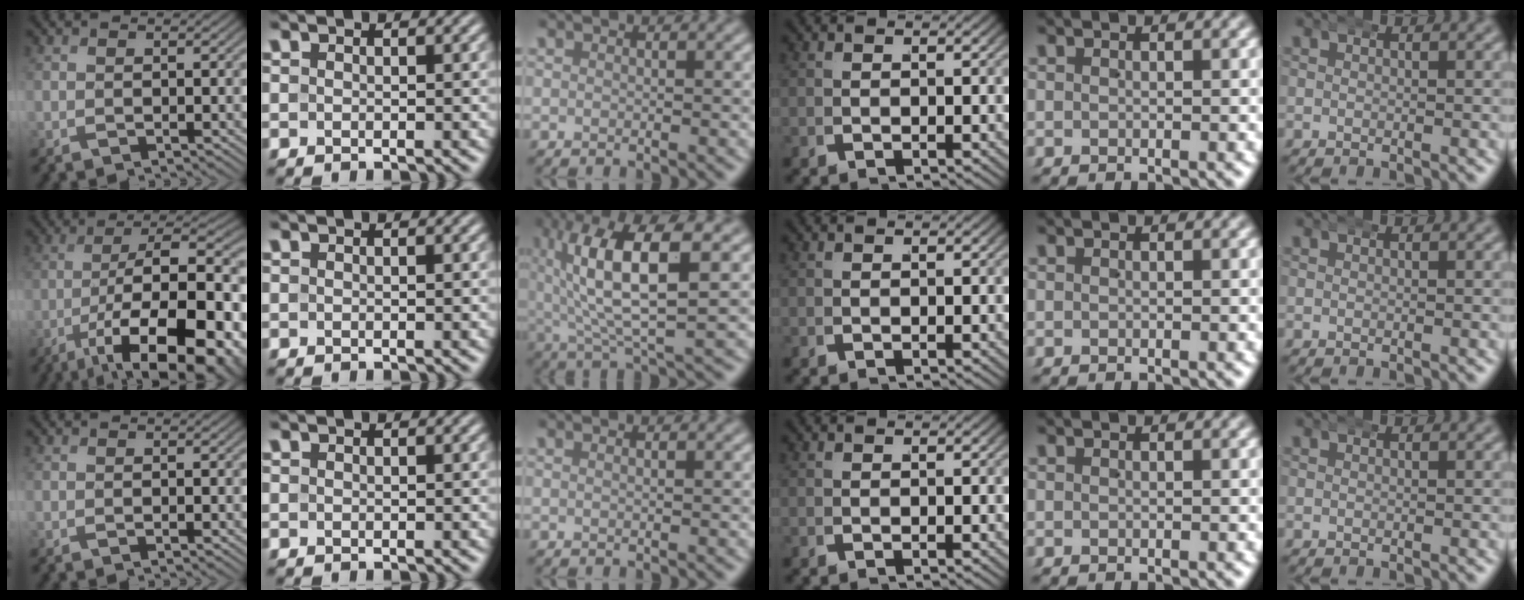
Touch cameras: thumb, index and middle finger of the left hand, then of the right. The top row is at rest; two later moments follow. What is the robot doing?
{"motion": "wrap", "object": "arm wrap"}